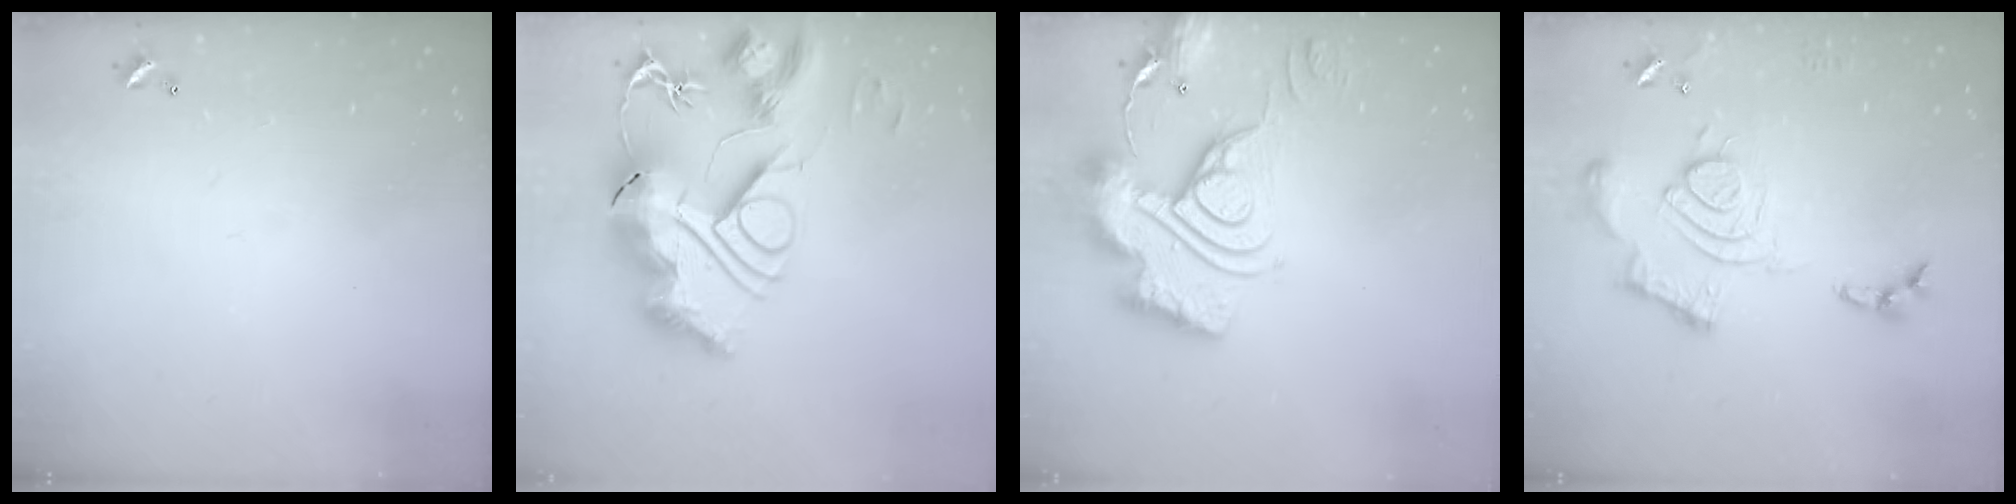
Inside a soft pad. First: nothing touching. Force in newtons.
{"total": 0.7, "press": 0.7, "slide": 0.0}
{"total": 21.4, "press": 21.3, "slide": 2.0}
{"total": 15.7, "press": 15.6, "slide": 1.4}